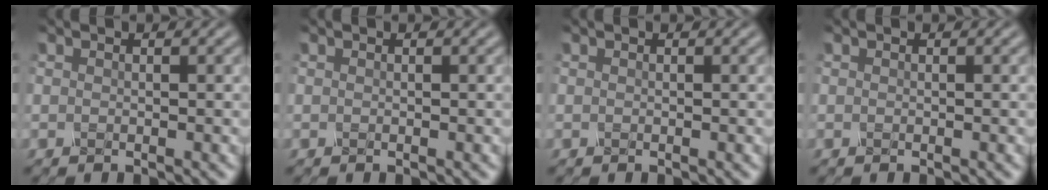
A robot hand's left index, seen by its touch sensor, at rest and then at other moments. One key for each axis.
{"total": 0.0}
{"total": 0.0}
{"total": 0.0}